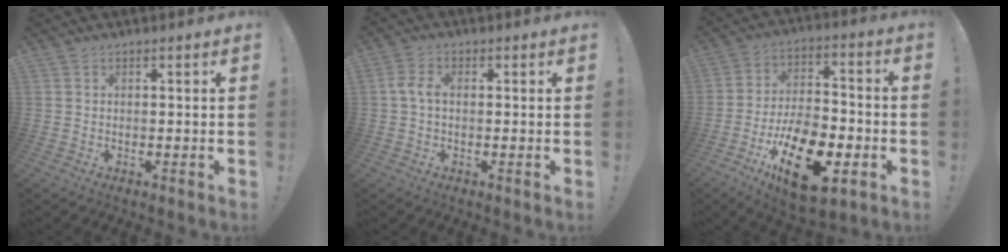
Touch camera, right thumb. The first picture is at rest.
{"total": 4.0, "force": [-0.3, 2.1, 3.4], "torque": [-0.080, 0.011, -0.007]}
{"total": 21.2, "force": [-9.7, 10.9, 15.4], "torque": [-0.245, 0.062, -0.155]}